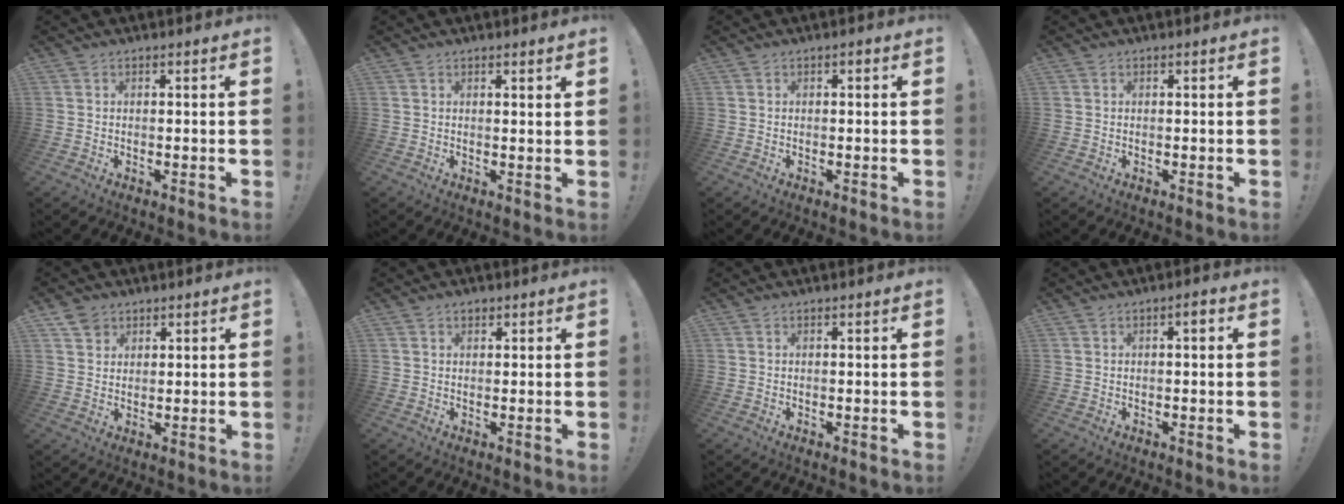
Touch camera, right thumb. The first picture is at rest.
{"total": 1.3, "force": [1.1, -0.1, 0.8], "torque": [-0.002, -0.008, 0.016]}
{"total": 0.6, "force": [-0.2, 0.3, 0.5], "torque": [-0.011, 0.003, -0.004]}
{"total": 0.0}
{"total": 4.1, "force": [2.7, 2.9, 0.8], "torque": [-0.006, -0.011, 0.050]}
{"total": 1.0, "force": [0.7, 0.6, 0.4], "torque": [-0.004, 0.000, 0.013]}
{"total": 0.0}
{"total": 1.6, "force": [0.0, 0.3, 1.6], "torque": [-0.025, 0.003, -0.005]}